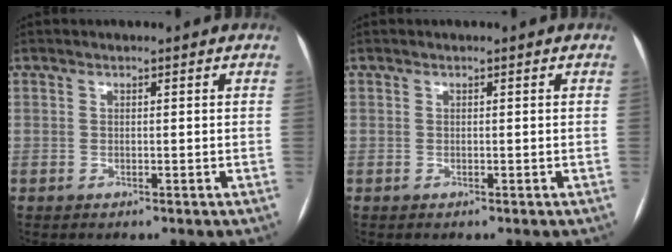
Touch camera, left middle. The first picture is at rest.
{"total": 0.0}